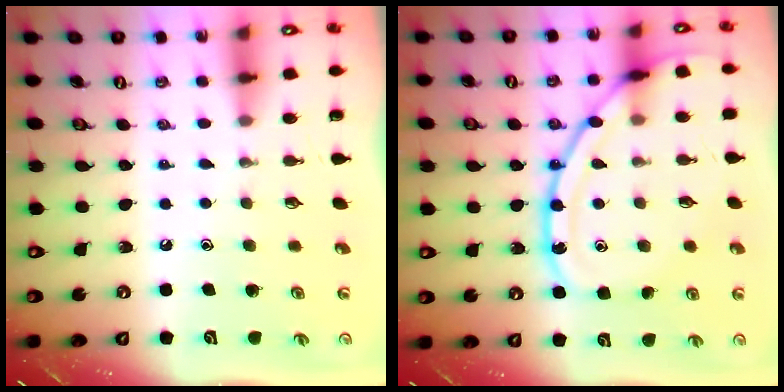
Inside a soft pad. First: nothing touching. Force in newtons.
{"total": 15.6, "press": 15.6, "slide": 0.8}